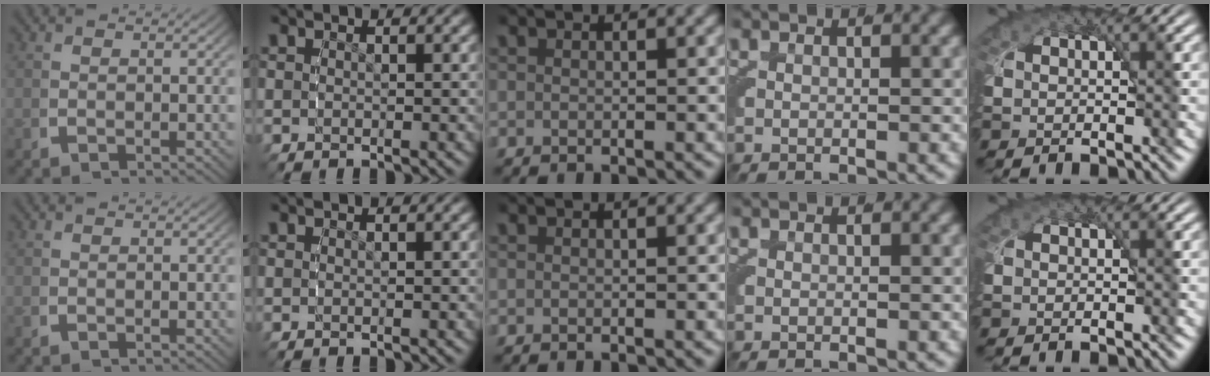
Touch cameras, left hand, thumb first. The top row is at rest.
{}